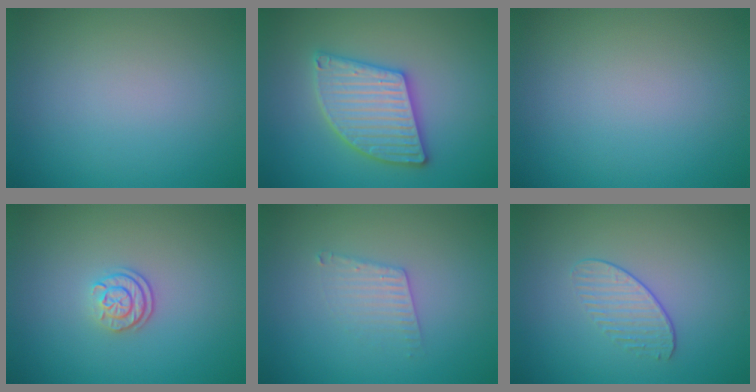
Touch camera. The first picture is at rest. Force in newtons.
{"total": 5.5, "press": 5.5, "slide": 0.7}
{"total": 0.0}
{"total": 2.3, "press": 1.7, "slide": 1.5}
{"total": 2.0, "press": 2.0, "slide": 0.1}
{"total": 1.6, "press": 1.1, "slide": 1.2}